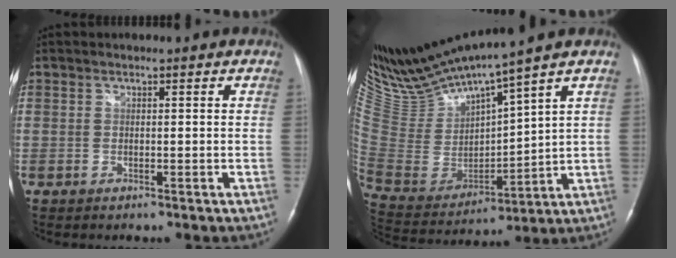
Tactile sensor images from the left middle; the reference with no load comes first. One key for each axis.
{"total": 15.2, "fx": 13.8, "fy": -0.6, "fz": 6.4, "tx": -0.136, "ty": -0.023, "tz": 0.285}